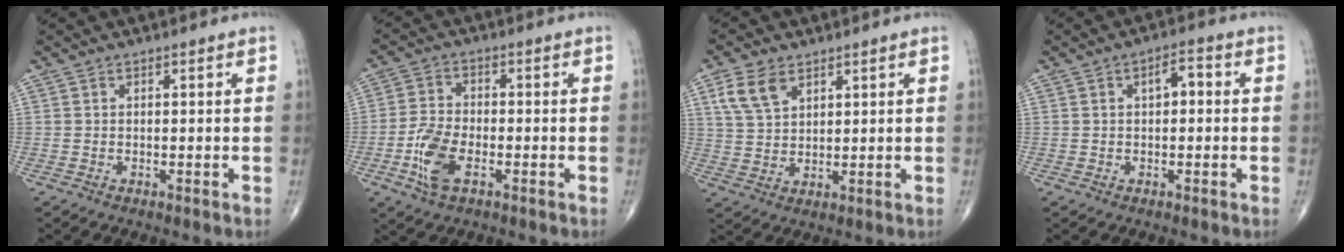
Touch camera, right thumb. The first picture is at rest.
{"total": 7.8, "force": [-2.9, 3.9, 6.1], "torque": [-0.133, 0.008, -0.059]}
{"total": 6.8, "force": [3.6, 4.0, 4.1], "torque": [-0.073, -0.009, 0.078]}
{"total": 3.6, "force": [0.5, 1.8, 3.0], "torque": [-0.042, 0.013, 0.004]}